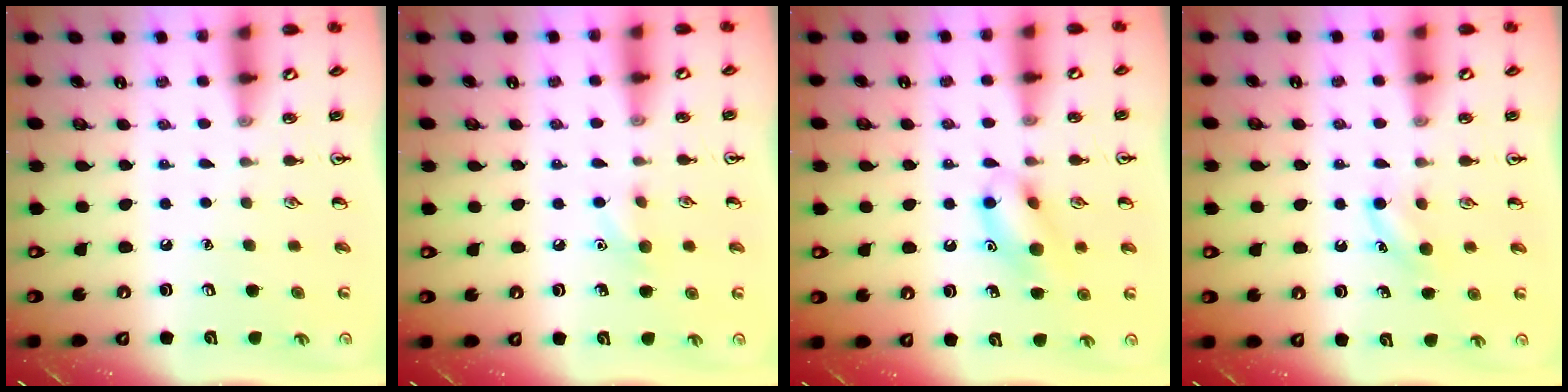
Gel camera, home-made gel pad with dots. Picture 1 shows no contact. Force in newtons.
{"total": 5.7, "press": 5.4, "slide": 1.7}
{"total": 10.7, "press": 10.6, "slide": 1.4}
{"total": 4.3, "press": 4.1, "slide": 1.5}